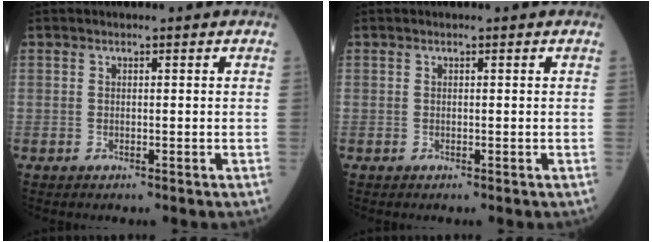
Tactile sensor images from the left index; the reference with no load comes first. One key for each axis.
{"total": 0.0}